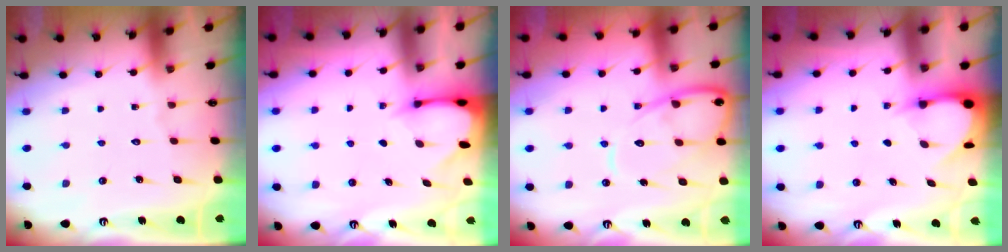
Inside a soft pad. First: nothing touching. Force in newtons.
{"total": 2.6, "press": 2.6, "slide": 0.3}
{"total": 11.9, "press": 11.9, "slide": 1.2}
{"total": 3.1, "press": 3.1, "slide": 0.1}